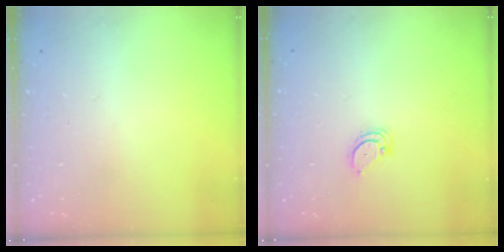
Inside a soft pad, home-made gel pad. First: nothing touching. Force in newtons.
{"total": 3.0, "press": 3.0, "slide": 0.2}